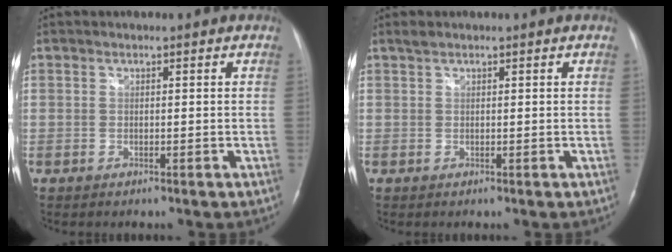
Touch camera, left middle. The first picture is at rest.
{"total": 0.7, "force": [0.6, 0.4, 0.3], "torque": [-0.005, 0.010, 0.011]}